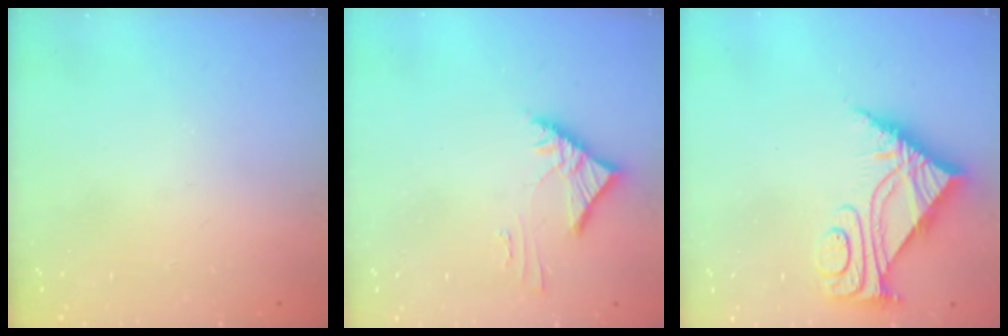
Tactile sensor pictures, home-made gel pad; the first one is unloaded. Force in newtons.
{"total": 4.0, "press": 3.9, "slide": 0.9}
{"total": 7.1, "press": 7.0, "slide": 0.7}